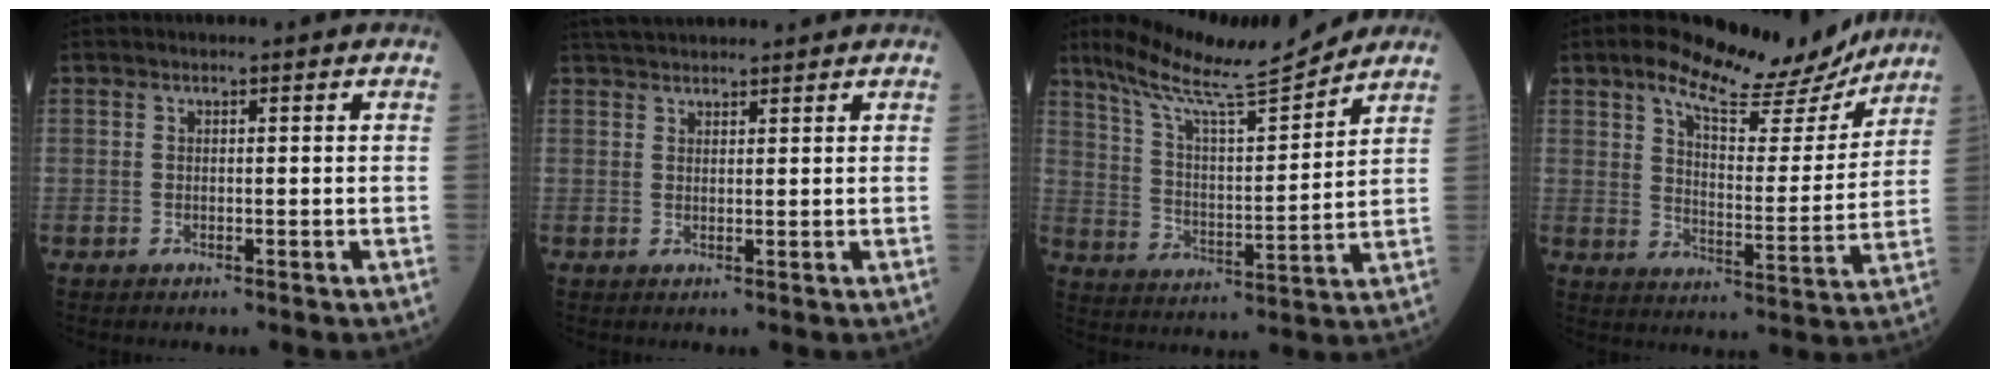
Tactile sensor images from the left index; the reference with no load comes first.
{"total": 6.4, "force": [5.9, 1.0, 2.2], "torque": [-0.035, 0.039, 0.098]}
{"total": 14.7, "force": [13.2, 0.4, 6.6], "torque": [-0.122, 0.001, 0.224]}
{"total": 16.1, "force": [13.0, 4.3, 8.4], "torque": [-0.122, -0.001, 0.189]}